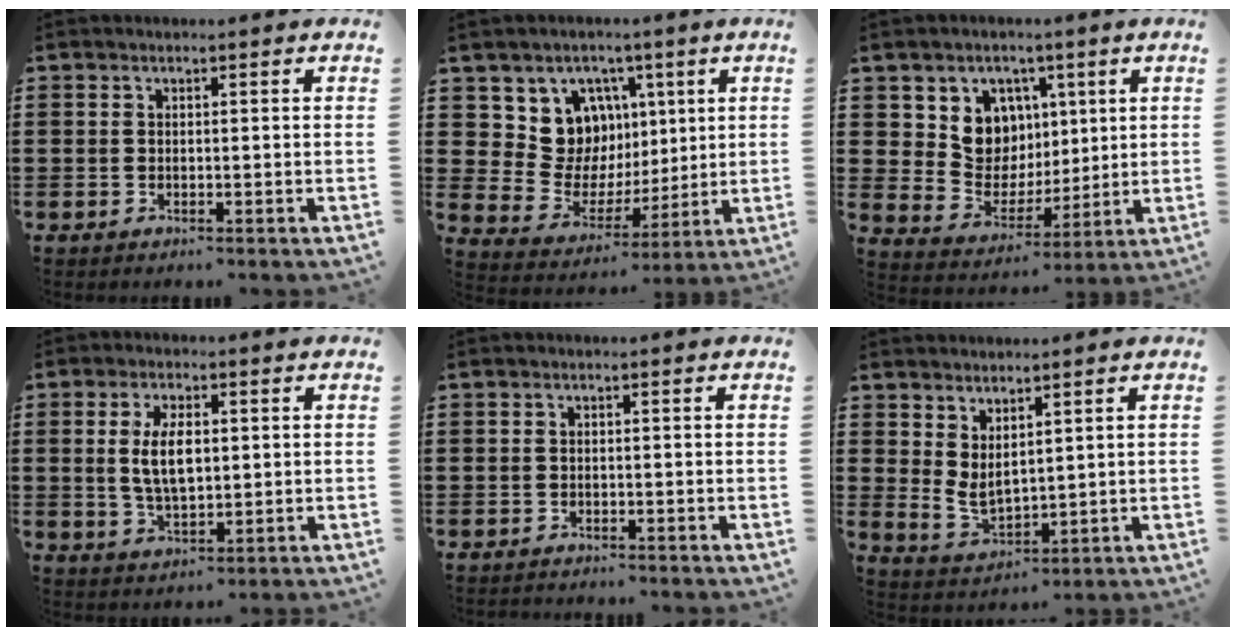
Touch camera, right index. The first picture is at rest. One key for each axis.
{"total": 10.0, "fx": 3.4, "fy": 9.0, "fz": 2.6, "tx": -0.079, "ty": -0.031, "tz": 0.071}
{"total": 8.5, "fx": 3.1, "fy": 7.6, "fz": 2.2, "tx": -0.063, "ty": -0.014, "tz": 0.059}
{"total": 6.5, "fx": 0.7, "fy": 2.9, "fz": 5.8, "tx": -0.114, "ty": 0.004, "tz": 0.006}
{"total": 0.9, "fx": -0.8, "fy": 0.2, "fz": -0.2, "tx": 0.002, "ty": 0.004, "tz": -0.019}
{"total": 3.4, "fx": 2.1, "fy": 1.7, "fz": 2.1, "tx": -0.048, "ty": -0.007, "tz": 0.042}